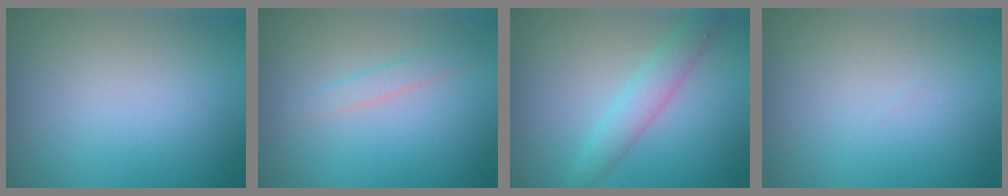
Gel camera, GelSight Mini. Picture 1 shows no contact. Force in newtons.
{"total": 1.3, "press": 1.3, "slide": 0.0}
{"total": 2.8, "press": 2.8, "slide": 0.0}
{"total": 0.0}